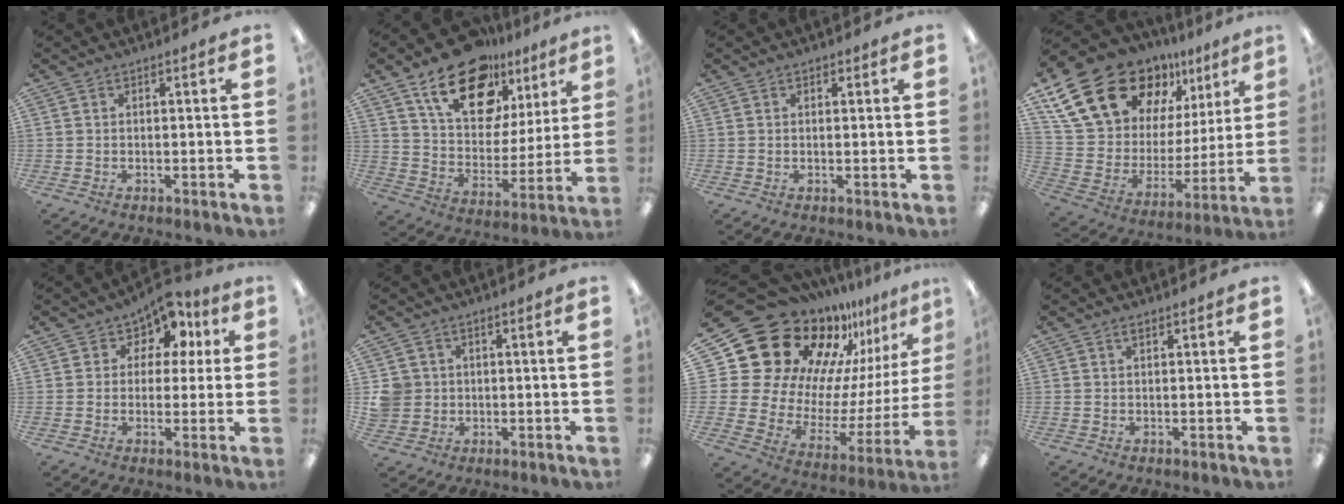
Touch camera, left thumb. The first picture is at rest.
{"total": 20.8, "force": [13.3, 11.6, 10.8], "torque": [-0.176, -0.071, 0.235]}
{"total": 0.9, "force": [0.5, 0.7, 0.3], "torque": [-0.006, 0.004, 0.009]}
{"total": 23.7, "force": [16.4, 13.1, 11.0], "torque": [-0.208, -0.099, 0.312]}
{"total": 7.8, "force": [4.3, 5.9, 2.8], "torque": [-0.054, -0.021, 0.077]}
{"total": 5.1, "force": [0.6, 5.0, 1.0], "torque": [-0.030, 0.010, 0.010]}
{"total": 24.7, "force": [16.8, 15.0, 10.1], "torque": [-0.169, -0.156, 0.340]}
{"total": 1.0, "force": [0.6, 0.4, 0.7], "torque": [-0.014, 0.003, 0.011]}